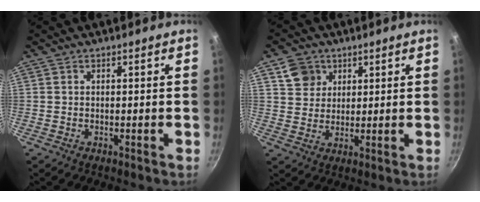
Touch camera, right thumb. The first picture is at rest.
{"total": 6.0, "force": [2.9, 5.0, 1.5], "torque": [0.003, 0.001, 0.055]}